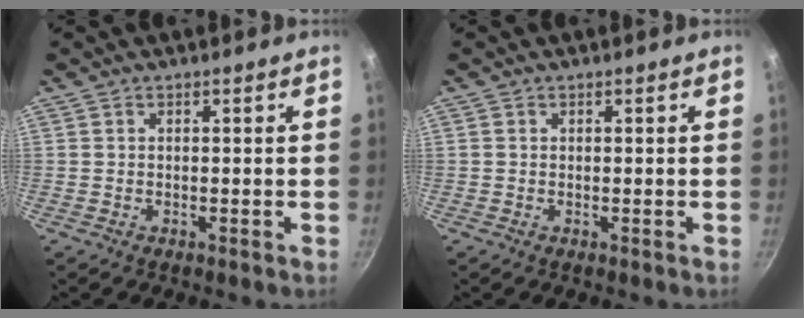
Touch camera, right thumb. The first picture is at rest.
{"total": 0.0}